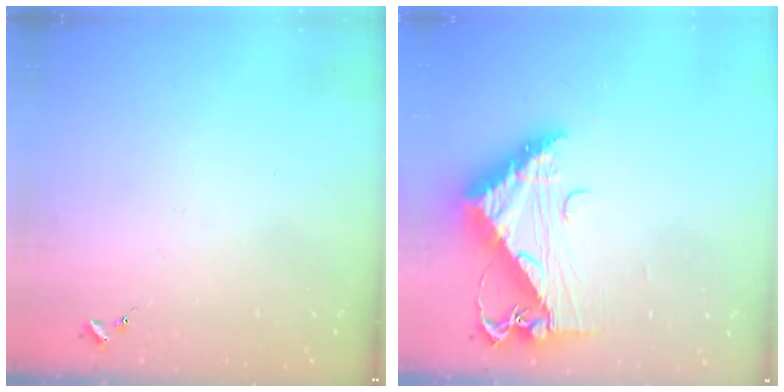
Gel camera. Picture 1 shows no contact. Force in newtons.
{"total": 12.7, "press": 12.7, "slide": 1.3}